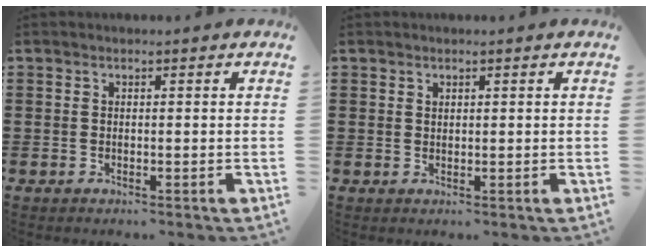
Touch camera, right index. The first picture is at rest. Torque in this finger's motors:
{"motor_torque": [-0.60, 1.53, -0.02, -0.01]}